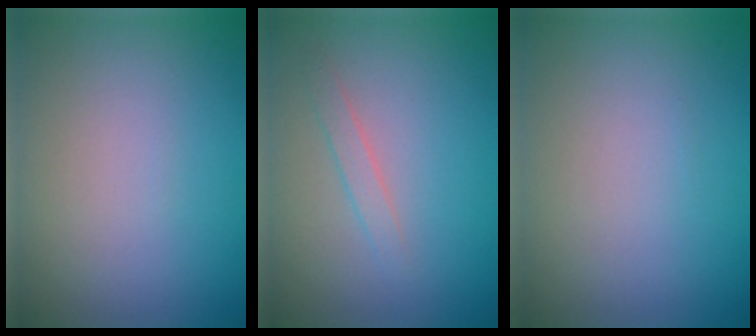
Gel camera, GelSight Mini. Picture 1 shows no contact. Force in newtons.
{"total": 1.3, "press": 1.3, "slide": 0.0}
{"total": 0.0}